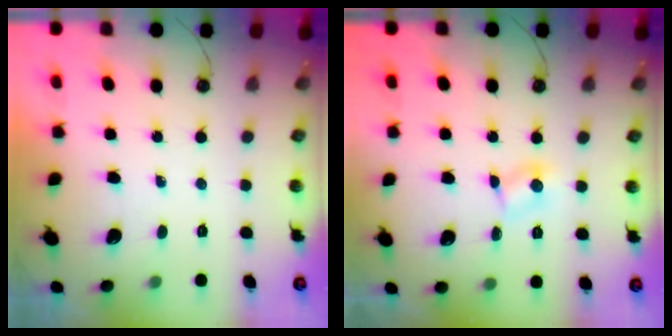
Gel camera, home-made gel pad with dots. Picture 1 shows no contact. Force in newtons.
{"total": 3.1, "press": 3.1, "slide": 0.4}